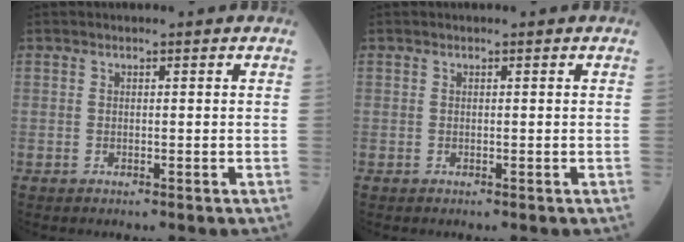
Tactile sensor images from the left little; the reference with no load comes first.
{"total": 0.0}